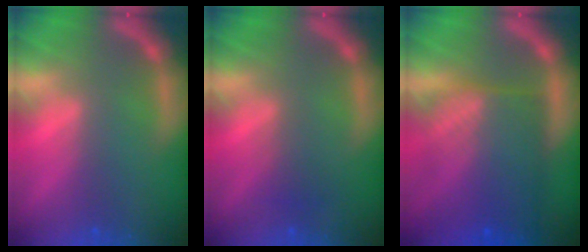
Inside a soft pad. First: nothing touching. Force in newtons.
{"total": 1.5}
{"total": 10.1}